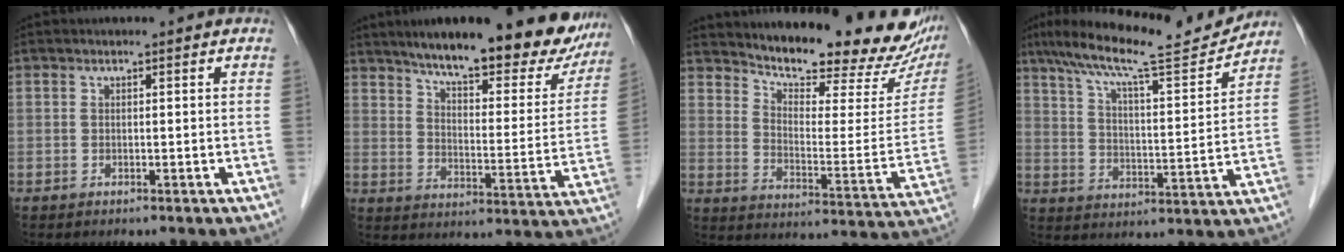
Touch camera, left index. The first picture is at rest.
{"total": 22.5, "force": [18.7, 5.1, 11.5], "torque": [-0.152, -0.014, 0.243]}
{"total": 20.4, "force": [18.3, 4.5, 7.8], "torque": [-0.110, -0.051, 0.238]}
{"total": 16.1, "force": [14.4, 0.5, 7.4], "torque": [-0.132, 0.006, 0.221]}